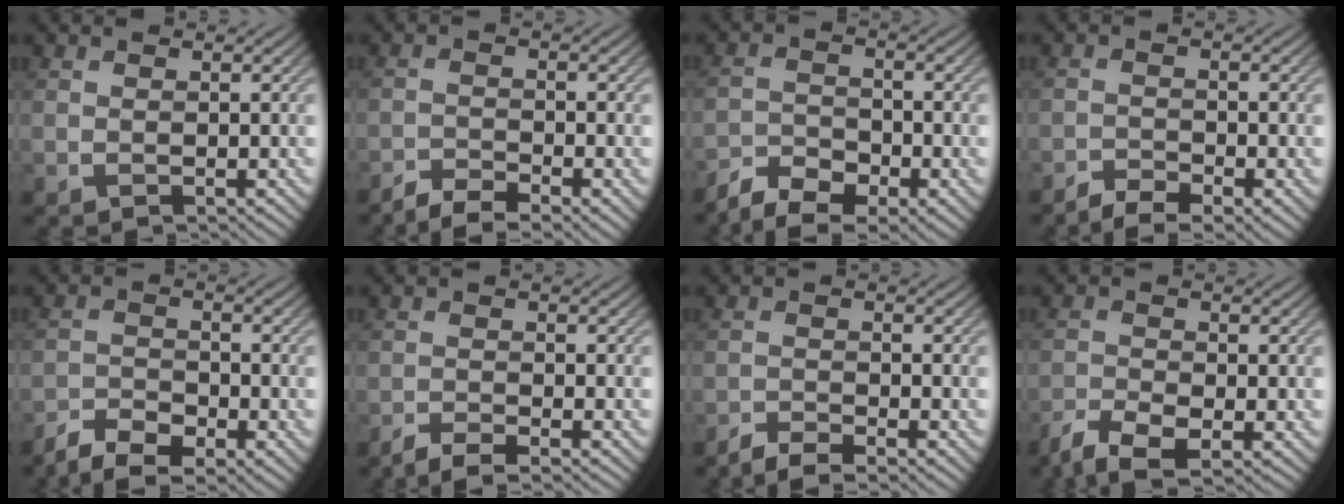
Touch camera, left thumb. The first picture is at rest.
{"total": 4.1, "force": [-3.4, 0.8, 2.1], "torque": [-0.041, -0.004, -0.064]}
{"total": 6.4, "force": [-4.9, 2.8, 3.1], "torque": [-0.055, -0.010, -0.095]}
{"total": 4.0, "force": [-3.1, 1.1, 2.2], "torque": [-0.041, -0.004, -0.055]}
{"total": 5.7, "force": [-4.4, 2.2, 2.9], "torque": [-0.054, -0.007, -0.083]}
{"total": 2.9, "force": [-2.5, 0.4, 1.6], "torque": [-0.024, 0.001, -0.055]}
{"total": 3.3, "force": [-2.9, 0.4, 1.5], "torque": [-0.025, 0.000, -0.060]}
{"total": 4.9, "force": [-3.6, 1.5, 3.0], "torque": [-0.060, -0.010, -0.070]}